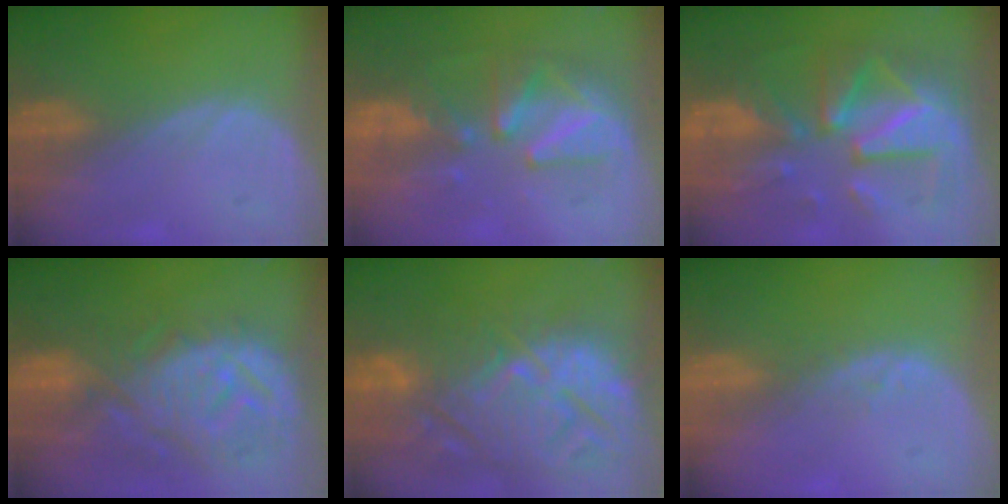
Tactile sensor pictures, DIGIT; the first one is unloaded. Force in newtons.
{"total": 8.3, "press": 8.1, "slide": 2.0}
{"total": 11.8, "press": 11.8, "slide": 1.2}
{"total": 12.4, "press": 11.0, "slide": 5.7}
{"total": 15.2, "press": 13.0, "slide": 7.8}
{"total": 1.3, "press": 1.3, "slide": 0.2}